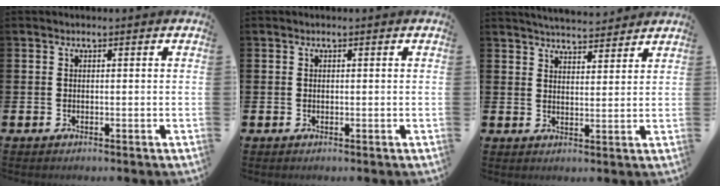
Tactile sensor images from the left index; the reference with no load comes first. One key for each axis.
{"total": 0.0}
{"total": 5.0, "fx": 5.0, "fy": 0.6, "fz": 0.3, "tx": -0.014, "ty": -0.025, "tz": 0.091}